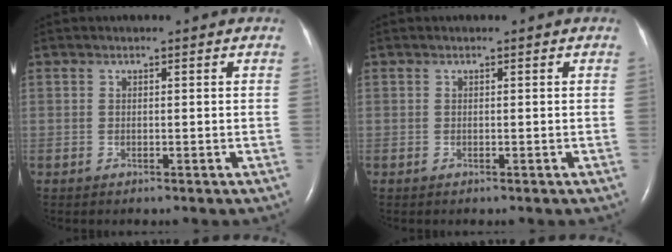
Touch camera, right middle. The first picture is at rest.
{"total": 0.0}